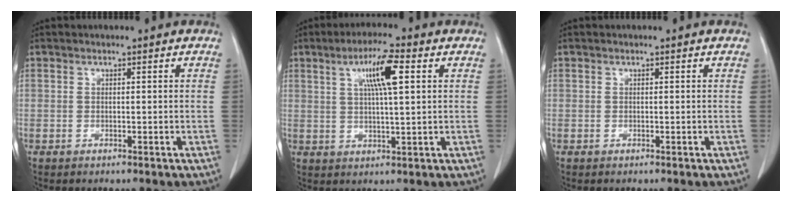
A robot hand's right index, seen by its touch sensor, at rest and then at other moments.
{"total": 7.8, "force": [2.8, 0.9, 7.3], "torque": [-0.129, 0.009, 0.048]}
{"total": 0.0}